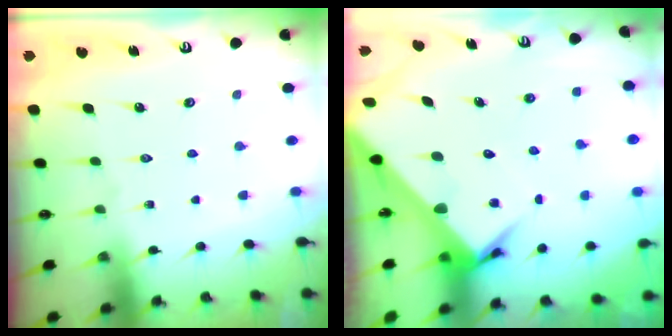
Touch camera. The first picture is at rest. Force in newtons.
{"total": 6.0, "press": 6.0, "slide": 0.5}